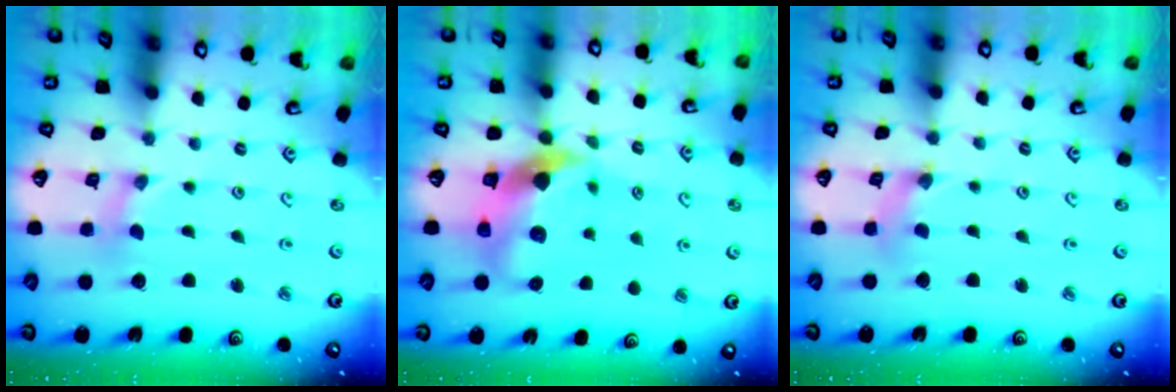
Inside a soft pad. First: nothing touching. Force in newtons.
{"total": 10.5, "press": 10.4, "slide": 1.5}
{"total": 1.6, "press": 1.6, "slide": 0.3}